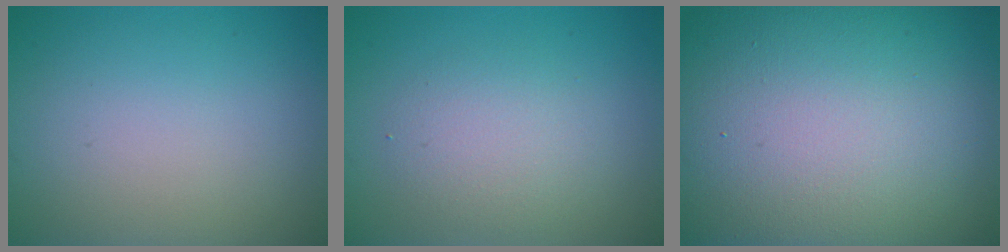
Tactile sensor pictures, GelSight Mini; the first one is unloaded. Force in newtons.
{"total": 2.7, "press": 2.7, "slide": 0.2}
{"total": 25.4, "press": 25.3, "slide": 1.9}